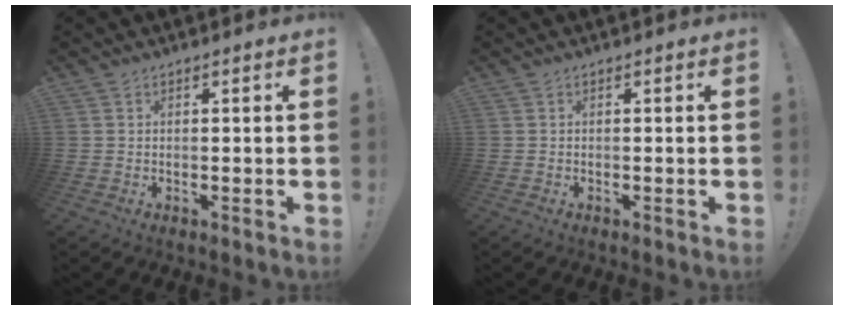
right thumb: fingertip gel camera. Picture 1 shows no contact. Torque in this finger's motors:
{"motor_torque": [0.14, -0.01, 0.04, -0.18, 0.01]}